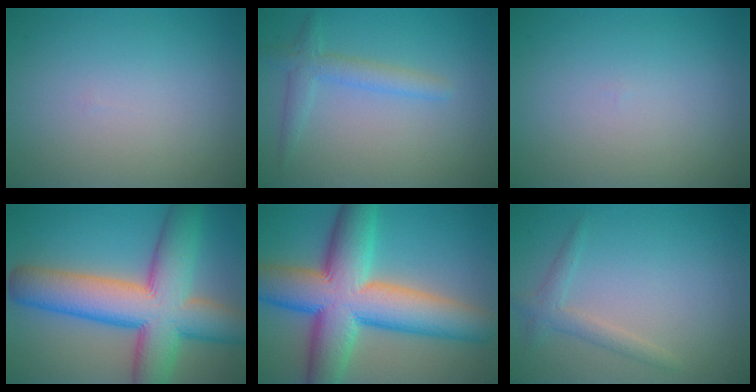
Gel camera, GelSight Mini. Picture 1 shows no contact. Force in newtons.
{"total": 2.4, "press": 2.4, "slide": 0.2}
{"total": 0.0}
{"total": 12.6, "press": 12.6, "slide": 0.6}
{"total": 13.4, "press": 13.4, "slide": 0.5}
{"total": 1.8, "press": 1.8, "slide": 0.1}